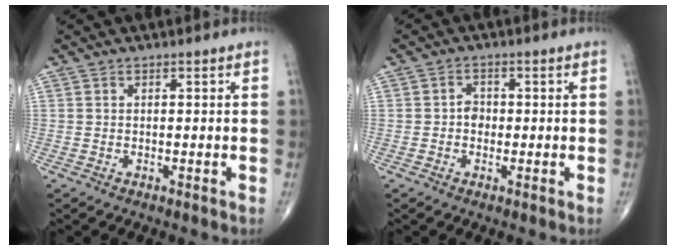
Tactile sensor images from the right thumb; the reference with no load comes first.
{"total": 2.2, "force": [-0.4, 1.9, 1.1], "torque": [-0.002, 0.007, -0.013]}